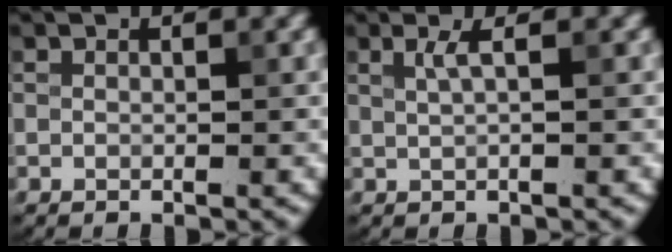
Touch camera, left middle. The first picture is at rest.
{"total": 1.6, "force": [0.6, 0.4, 1.4], "torque": [-0.024, 0.000, 0.010]}